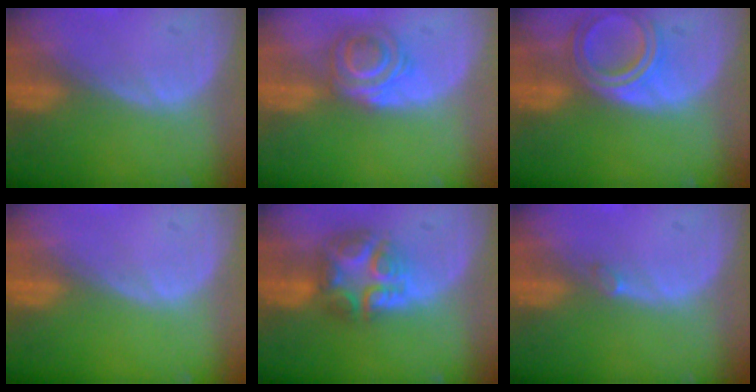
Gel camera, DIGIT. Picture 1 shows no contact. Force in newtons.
{"total": 6.2, "press": 5.3, "slide": 3.3}
{"total": 6.6, "press": 5.9, "slide": 3.0}
{"total": 0.0}
{"total": 7.8, "press": 6.7, "slide": 4.1}
{"total": 0.8, "press": 0.8, "slide": 0.2}